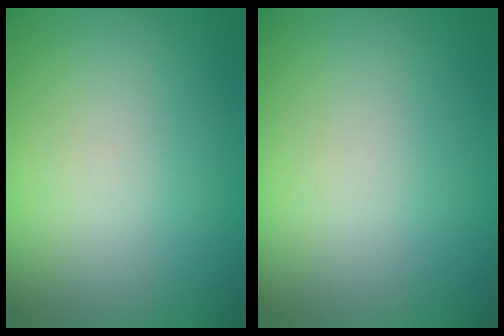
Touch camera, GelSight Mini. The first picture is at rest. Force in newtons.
{"total": 0.0}